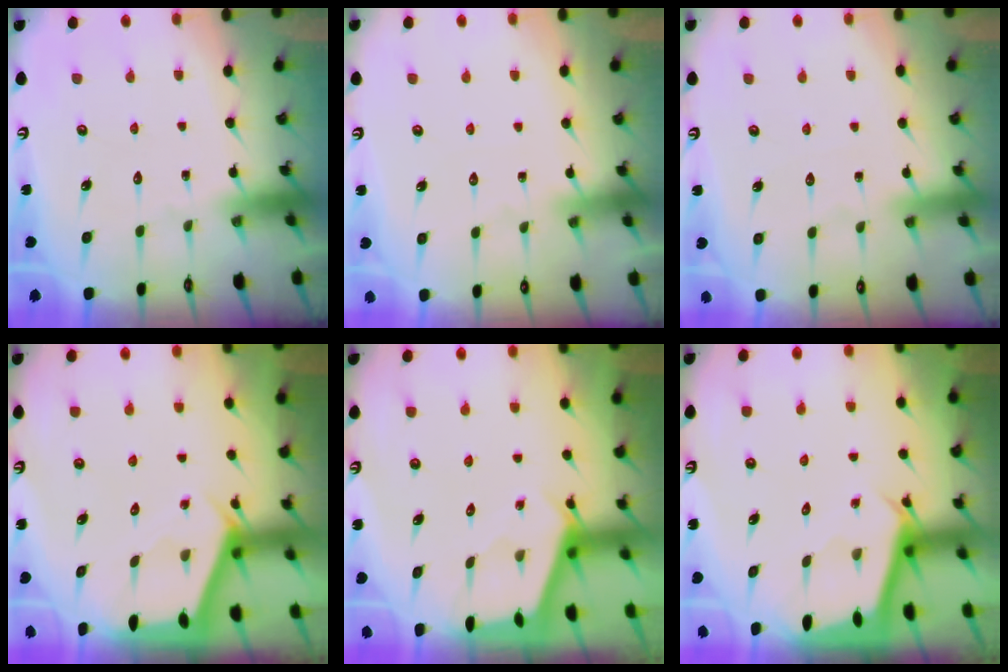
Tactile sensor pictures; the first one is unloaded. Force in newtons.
{"total": 2.2, "press": 2.2, "slide": 0.4}
{"total": 2.4, "press": 2.4, "slide": 0.4}
{"total": 2.5, "press": 2.5, "slide": 0.3}
{"total": 2.4, "press": 2.4, "slide": 0.3}
{"total": 2.5, "press": 2.5, "slide": 0.0}